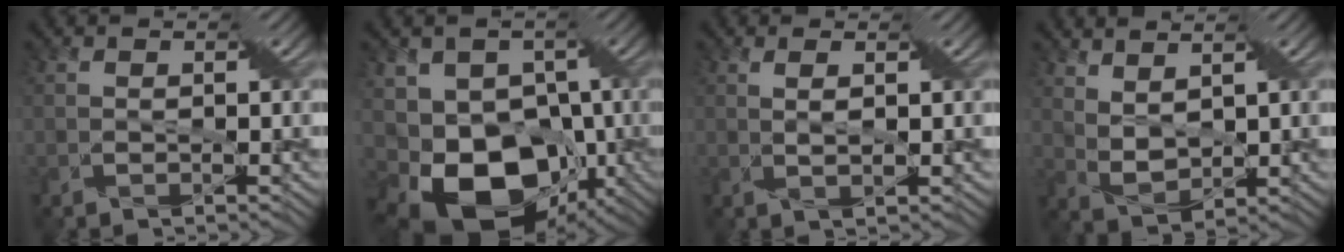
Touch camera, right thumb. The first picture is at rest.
{"total": 14.4, "force": [-5.2, 10.1, 8.8], "torque": [-0.154, -0.021, -0.083]}
{"total": 2.5, "force": [0.8, 0.1, 2.3], "torque": [-0.045, 0.003, 0.020]}
{"total": 4.3, "force": [3.0, 1.7, 2.7], "torque": [-0.074, -0.001, 0.069]}